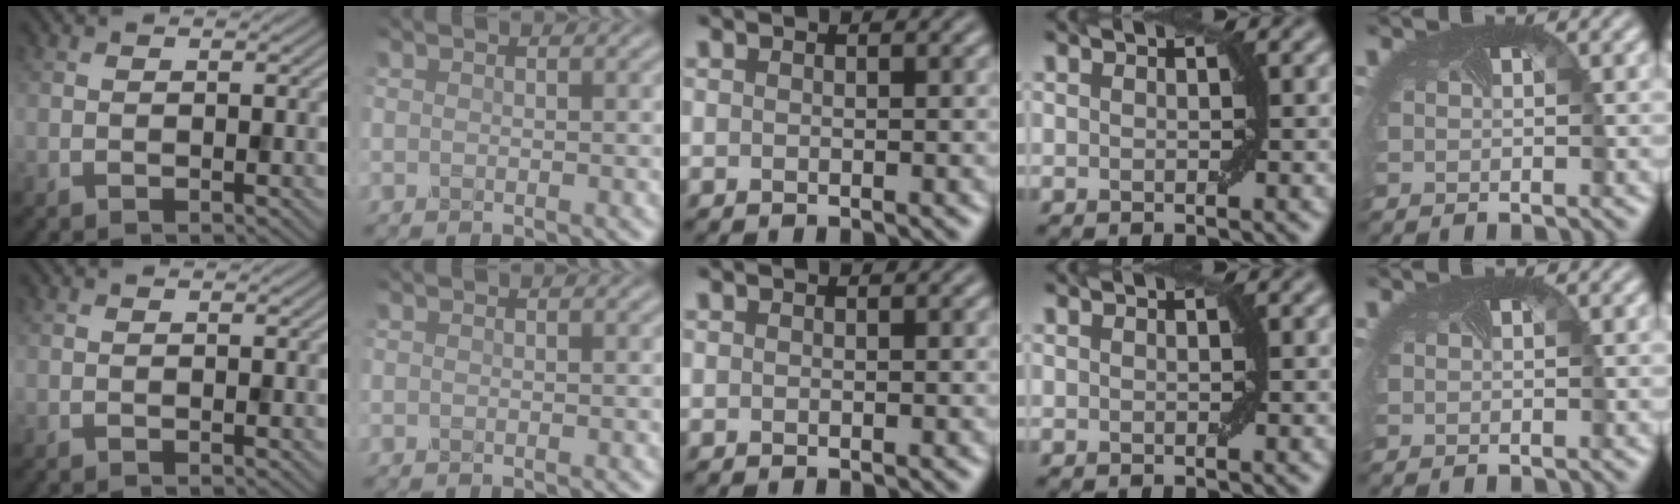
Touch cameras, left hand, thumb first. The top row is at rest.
{}